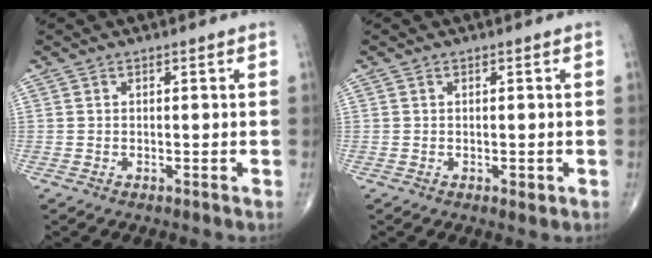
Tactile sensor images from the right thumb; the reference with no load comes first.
{"total": 1.5, "force": [-0.2, 0.8, 1.2], "torque": [-0.015, -0.003, -0.001]}